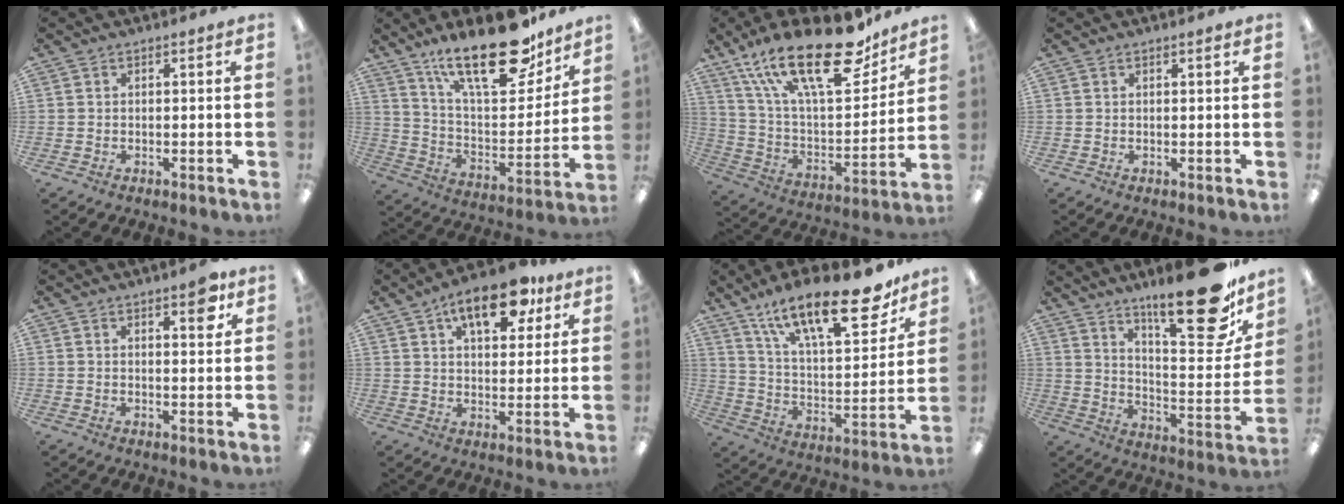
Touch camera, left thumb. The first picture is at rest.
{"total": 25.9, "force": [17.4, 10.0, 16.3], "torque": [-0.257, -0.098, 0.298]}
{"total": 27.5, "force": [17.3, 10.8, 18.5], "torque": [-0.316, -0.094, 0.298]}
{"total": 0.7, "force": [0.5, 0.1, 0.4], "torque": [-0.009, 0.000, 0.008]}
{"total": 5.3, "force": [3.4, 1.8, 3.7], "torque": [-0.041, -0.015, 0.050]}
{"total": 15.0, "force": [8.7, 6.9, 10.1], "torque": [-0.137, -0.031, 0.142]}
{"total": 25.2, "force": [16.6, 9.2, 16.5], "torque": [-0.241, -0.098, 0.274]}
{"total": 24.3, "force": [17.6, 6.9, 15.2], "torque": [-0.207, -0.127, 0.281]}